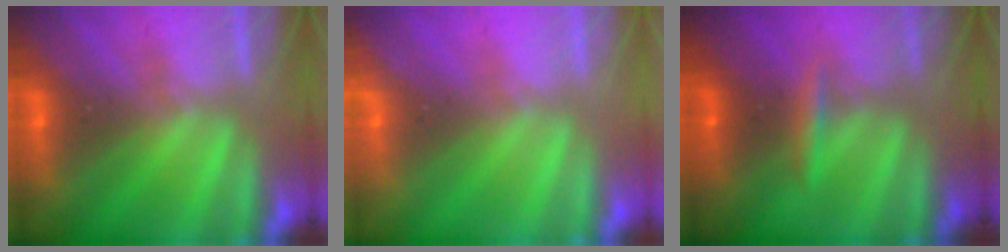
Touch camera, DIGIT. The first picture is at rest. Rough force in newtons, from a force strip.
{"total": 3.4}
{"total": 2.4}